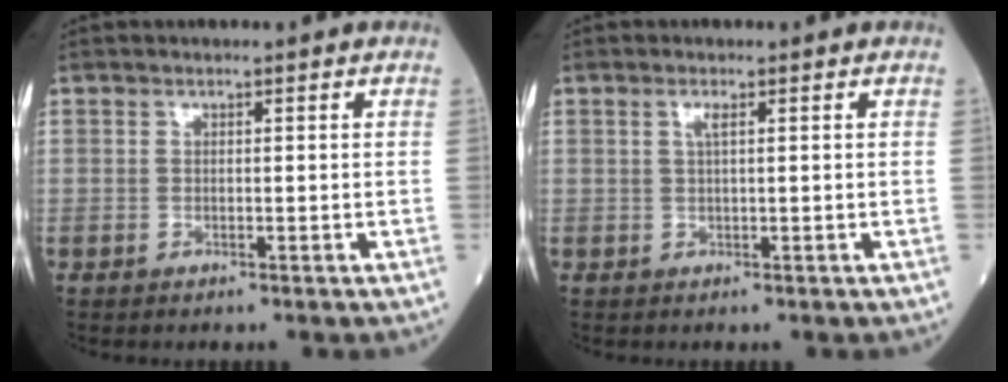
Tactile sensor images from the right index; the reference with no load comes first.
{"total": 1.3, "force": [0.5, 0.0, 1.2], "torque": [-0.028, 0.003, 0.008]}